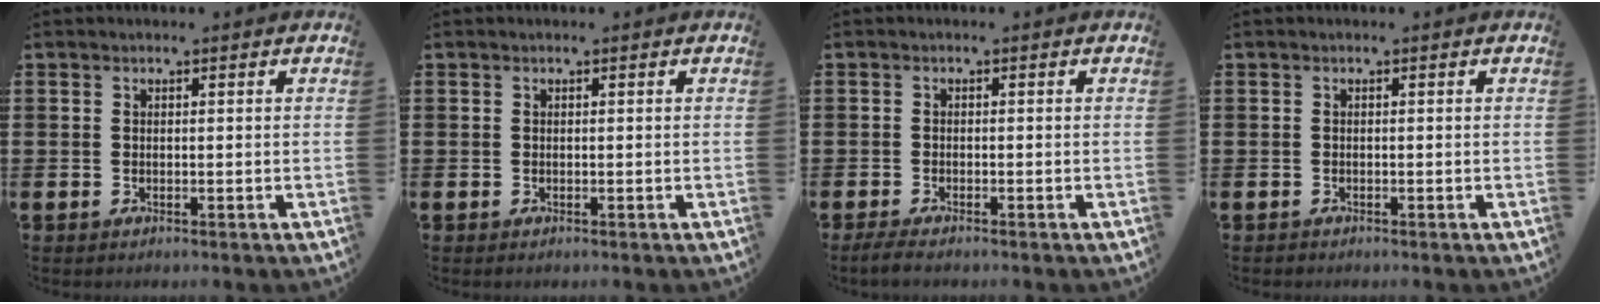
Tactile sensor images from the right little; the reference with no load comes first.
{"total": 0.0}
{"total": 1.4, "force": [-1.0, 0.2, 0.9], "torque": [-0.016, 0.000, -0.020]}
{"total": 0.0}